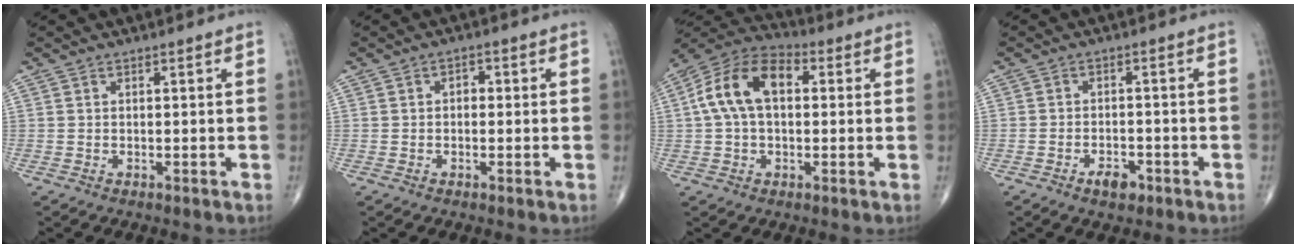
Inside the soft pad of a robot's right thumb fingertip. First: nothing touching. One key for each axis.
{"total": 1.8, "fx": 0.0, "fy": 1.3, "fz": 1.3, "tx": -0.011, "ty": 0.007, "tz": -0.004}
{"total": 13.4, "fx": 2.0, "fy": 8.1, "fz": 10.4, "tx": -0.196, "ty": 0.035, "tz": 0.026}
{"total": 3.7, "fx": -2.2, "fy": 1.9, "fz": 2.2, "tx": -0.027, "ty": 0.010, "tz": -0.034}